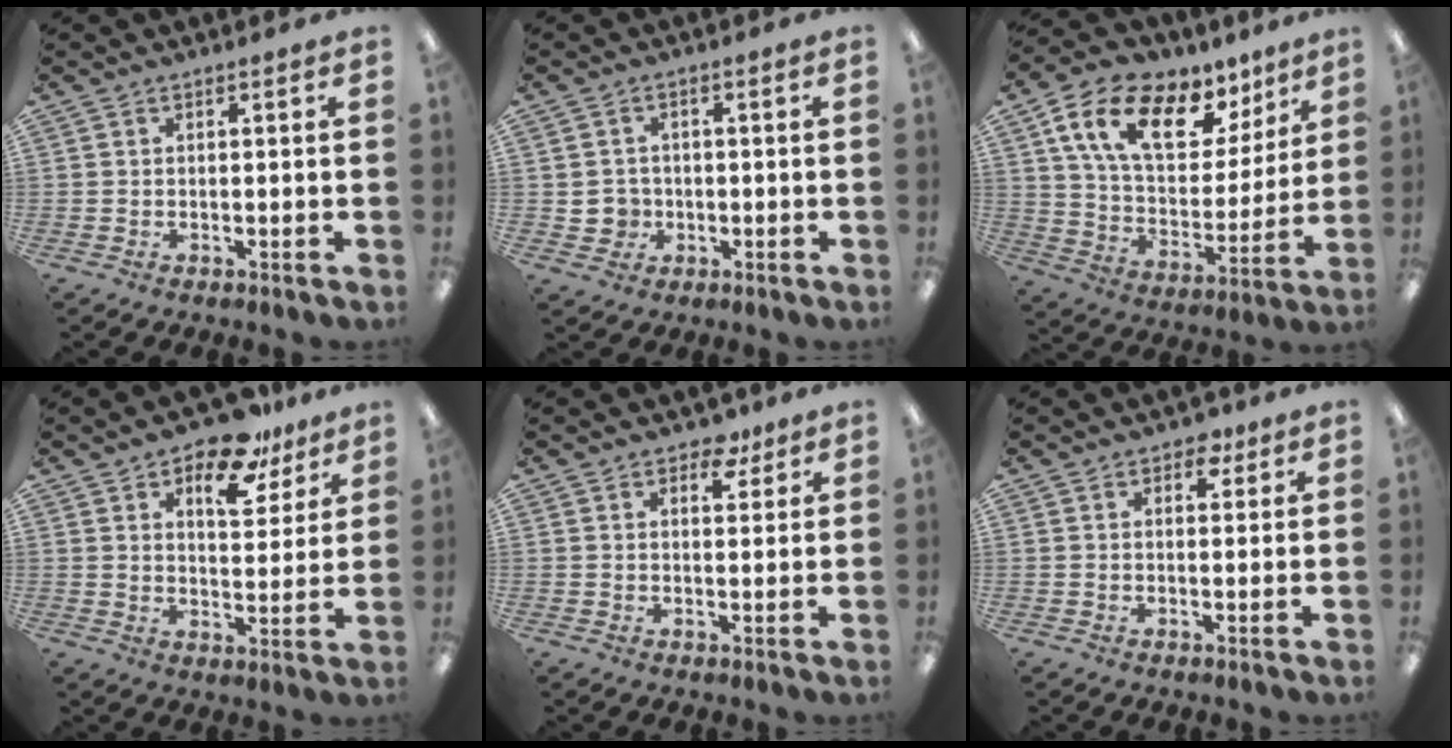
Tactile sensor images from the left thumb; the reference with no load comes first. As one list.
[{"total": 4.2, "force": [-0.7, 4.1, 0.9], "torque": [-0.013, 0.006, -0.012]}, {"total": 19.4, "force": [10.5, 10.4, 12.6], "torque": [-0.222, -0.038, 0.186]}, {"total": 11.8, "force": [8.4, 5.5, 6.0], "torque": [-0.072, -0.048, 0.145]}, {"total": 5.3, "force": [3.6, 3.1, 2.3], "torque": [-0.013, -0.012, 0.060]}, {"total": 3.6, "force": [2.2, 2.4, 1.6], "torque": [-0.004, -0.007, 0.035]}]